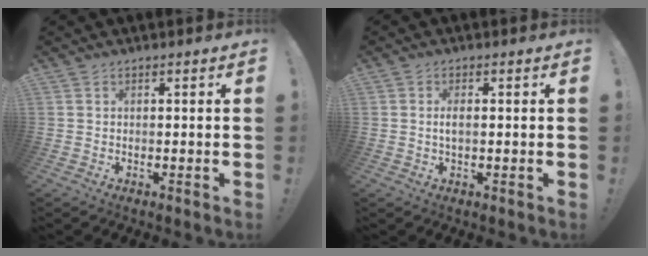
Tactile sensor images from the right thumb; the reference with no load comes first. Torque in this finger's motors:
{"motor_torque": [-0.12, 0.10, 0.37, -0.10, 0.00]}